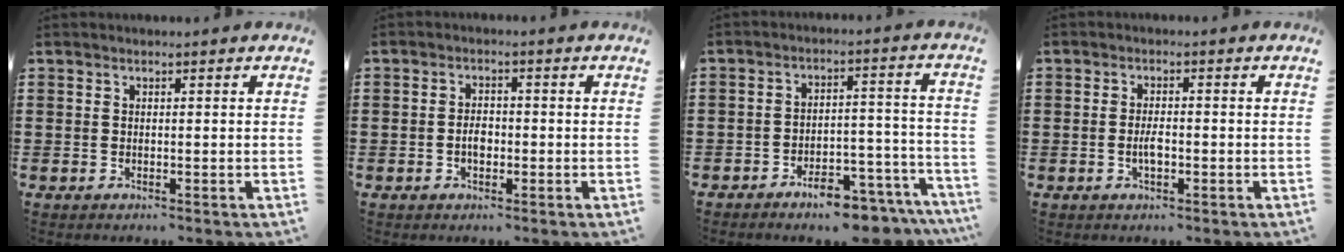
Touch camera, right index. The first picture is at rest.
{"total": 2.6, "force": [-0.5, 1.5, 2.0], "torque": [-0.031, 0.000, -0.012]}
{"total": 6.8, "force": [-6.3, 1.2, 2.3], "torque": [-0.030, 0.022, -0.117]}
{"total": 2.8, "force": [-0.8, 1.0, 2.5], "torque": [-0.054, -0.001, -0.016]}